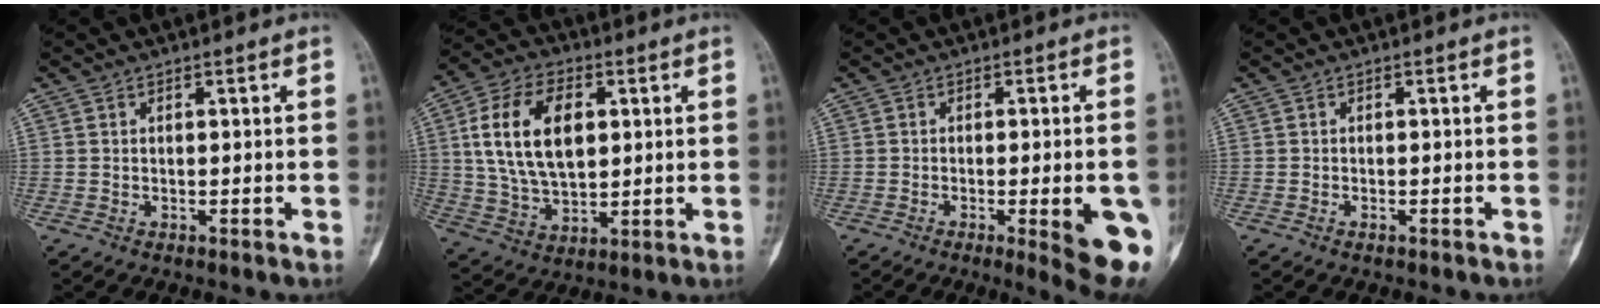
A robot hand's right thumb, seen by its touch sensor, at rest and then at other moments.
{"total": 16.6, "force": [3.5, 10.1, 12.7], "torque": [-0.215, 0.000, 0.067]}
{"total": 11.7, "force": [-3.5, 2.8, 10.8], "torque": [-0.114, -0.006, -0.037]}
{"total": 0.6, "force": [-0.4, 0.3, 0.2], "torque": [-0.003, 0.003, -0.007]}